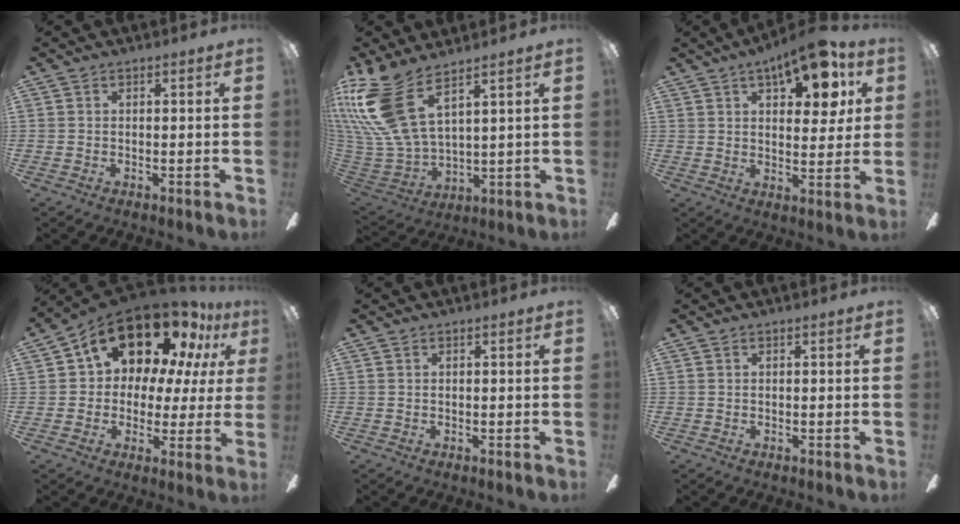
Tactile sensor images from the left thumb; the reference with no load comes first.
{"total": 19.2, "force": [10.8, 8.2, 13.6], "torque": [-0.316, -0.062, 0.194]}
{"total": 13.7, "force": [7.7, 5.8, 9.7], "torque": [-0.123, -0.031, 0.126]}
{"total": 19.6, "force": [12.8, 11.0, 9.9], "torque": [-0.155, -0.083, 0.227]}
{"total": 0.0}
{"total": 0.0}